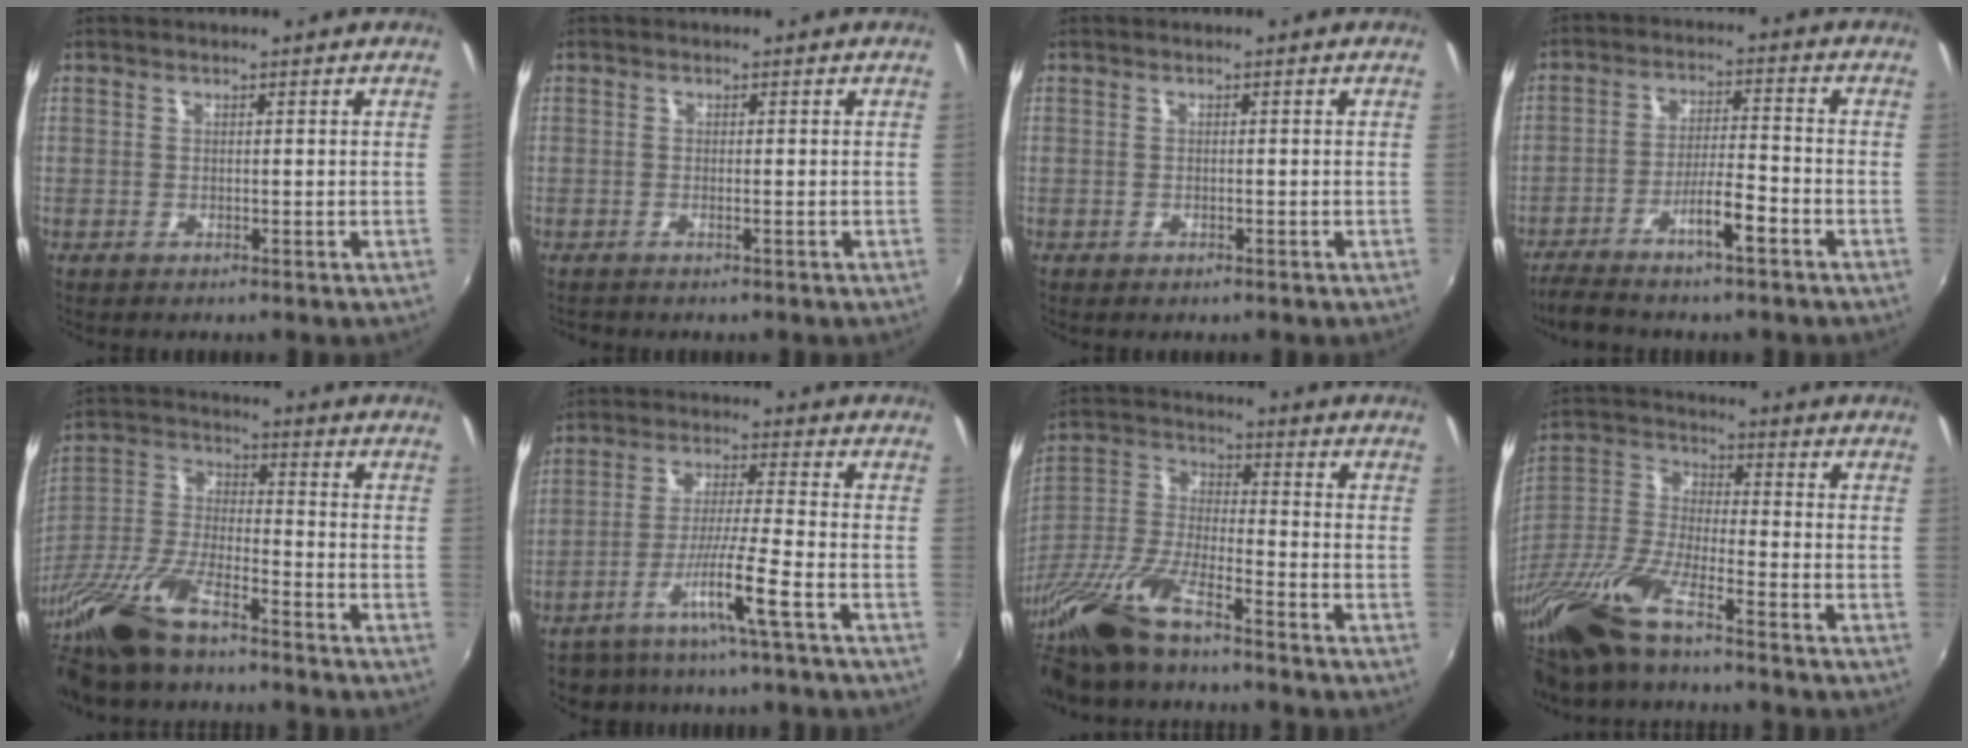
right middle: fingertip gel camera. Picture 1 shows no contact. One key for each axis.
{"total": 0.6, "fx": -0.6, "fy": -0.1, "fz": 0.3, "tx": -0.003, "ty": 0.002, "tz": -0.013}
{"total": 0.8, "fx": -0.6, "fy": 0.5, "fz": 0.2, "tx": -0.006, "ty": -0.005, "tz": -0.010}
{"total": 7.9, "fx": -5.6, "fy": 0.8, "fz": 5.6, "tx": -0.118, "ty": 0.004, "tz": -0.097}
{"total": 16.2, "fx": -11.9, "fy": 4.3, "fz": 10.1, "tx": -0.232, "ty": -0.022, "tz": -0.240}
{"total": 7.2, "fx": -4.4, "fy": 0.1, "fz": 5.7, "tx": -0.115, "ty": -0.001, "tz": -0.078}
{"total": 16.1, "fx": -12.0, "fy": 3.3, "fz": 10.2, "tx": -0.232, "ty": -0.023, "tz": -0.244}
{"total": 17.1, "fx": -12.2, "fy": 3.6, "fz": 11.4, "tx": -0.258, "ty": -0.028, "tz": -0.249}